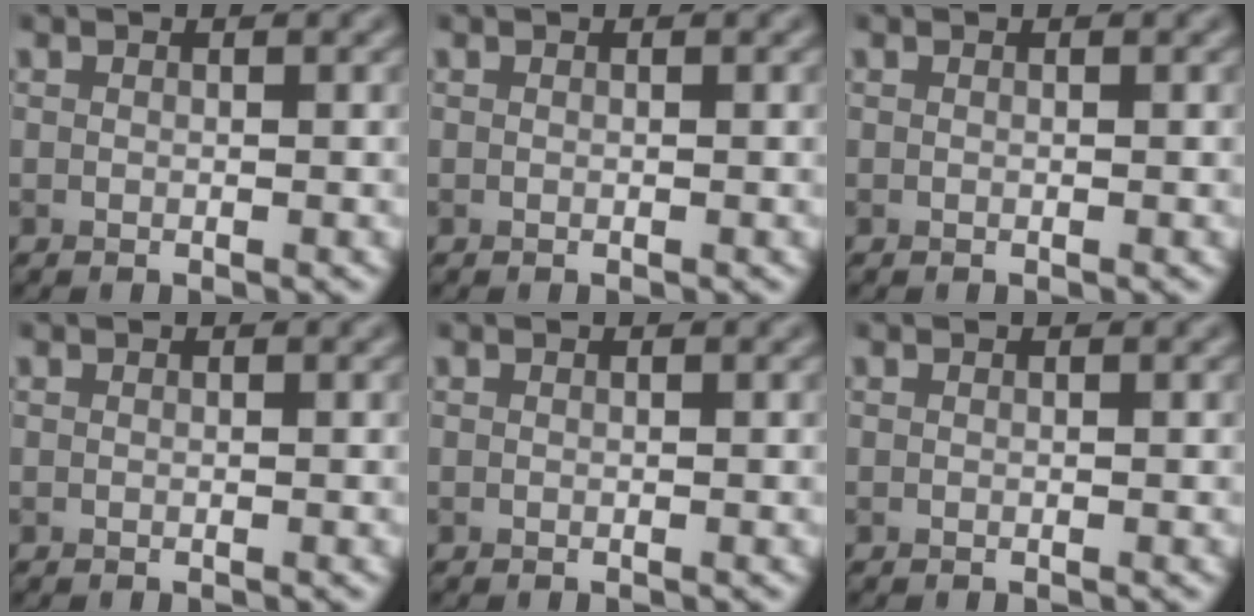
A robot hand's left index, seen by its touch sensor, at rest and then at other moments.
{"total": 0.0}
{"total": 0.0}
{"total": 0.0}
{"total": 0.0}
{"total": 0.0}